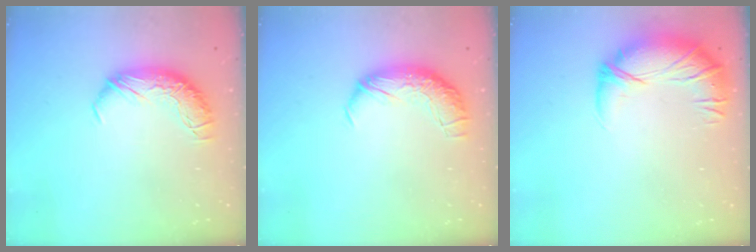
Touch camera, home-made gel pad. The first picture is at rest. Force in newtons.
{"total": 2.5, "press": 1.2, "slide": 2.2}
{"total": 2.8, "press": 1.2, "slide": 2.6}